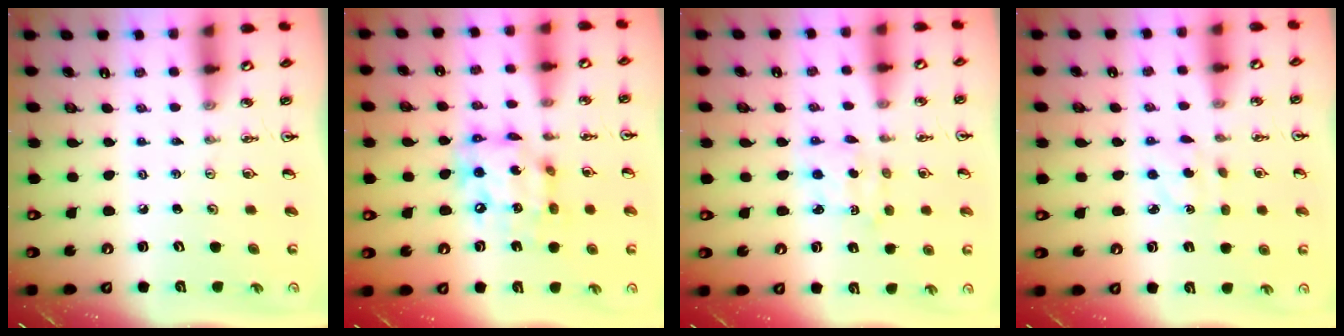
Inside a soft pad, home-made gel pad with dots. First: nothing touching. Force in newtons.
{"total": 14.0, "press": 13.9, "slide": 1.5}
{"total": 2.3, "press": 2.3, "slide": 0.2}
{"total": 3.0, "press": 2.9, "slide": 0.8}